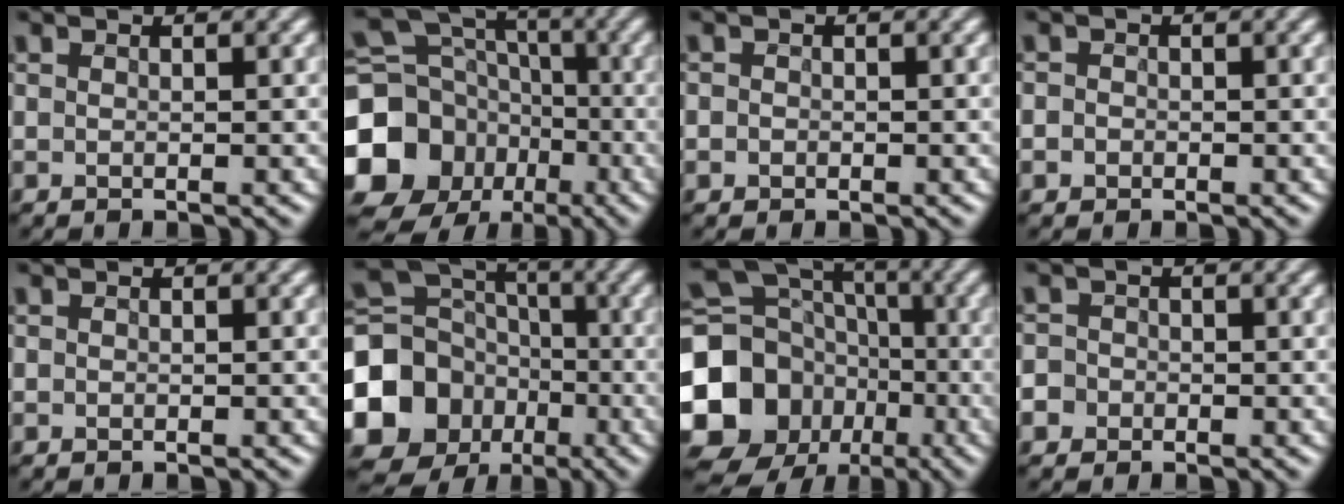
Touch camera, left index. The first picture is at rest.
{"total": 16.3, "force": [-5.1, 14.2, 6.1], "torque": [-0.150, -0.023, -0.116]}
{"total": 0.7, "force": [-0.2, 0.7, 0.2], "torque": [0.002, -0.004, -0.005]}
{"total": 1.1, "force": [-0.3, 1.0, 0.3], "torque": [0.003, -0.002, -0.008]}
{"total": 0.0}
{"total": 15.8, "force": [-4.7, 13.9, 5.8], "torque": [-0.135, -0.030, -0.113]}
{"total": 19.7, "force": [-5.1, 17.4, 7.7], "torque": [-0.185, -0.011, -0.124]}
{"total": 2.9, "force": [-1.4, 2.5, 0.6], "torque": [0.002, 0.005, -0.038]}